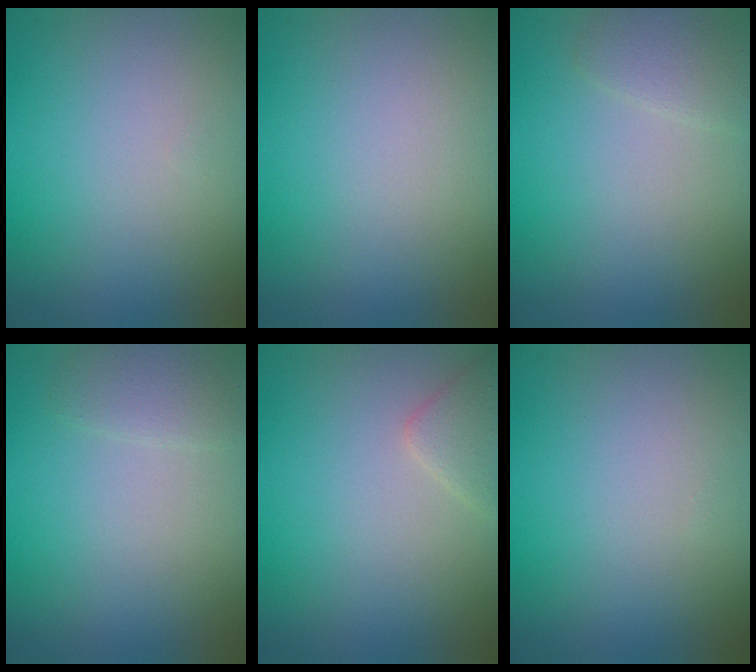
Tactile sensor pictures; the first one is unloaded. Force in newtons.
{"total": 0.0}
{"total": 1.6, "press": 1.6, "slide": 0.1}
{"total": 1.4, "press": 1.4, "slide": 0.1}
{"total": 1.9, "press": 1.9, "slide": 0.1}
{"total": 0.0}